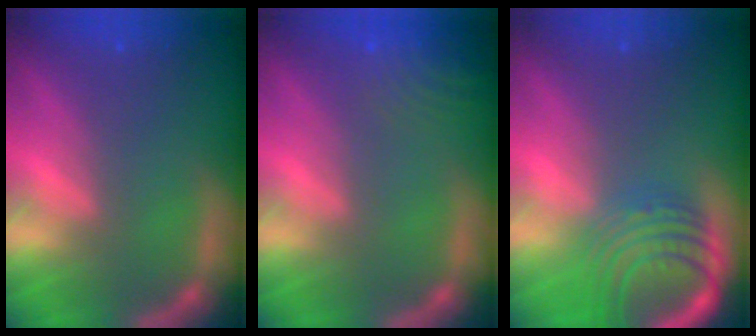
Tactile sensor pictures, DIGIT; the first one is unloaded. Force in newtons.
{"total": 7.0}
{"total": 9.1}